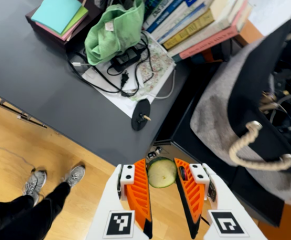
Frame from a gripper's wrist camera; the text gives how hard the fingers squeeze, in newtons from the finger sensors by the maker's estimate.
{"total": 8.4, "left": 8.5, "right": 8.2}